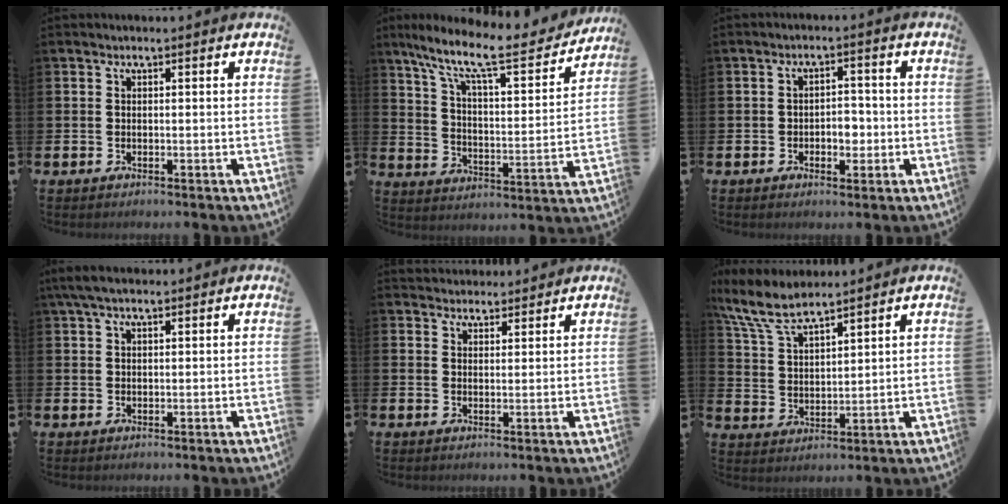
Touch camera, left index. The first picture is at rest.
{"total": 10.7, "force": [8.7, 2.1, 5.9], "torque": [-0.134, -0.059, 0.141]}
{"total": 2.7, "force": [-0.8, 2.0, 1.6], "torque": [-0.022, 0.002, -0.022]}
{"total": 3.5, "force": [2.7, 1.0, 2.0], "torque": [-0.042, -0.002, 0.049]}
{"total": 2.9, "force": [2.8, 0.9, -0.3], "torque": [0.001, -0.011, 0.051]}
{"total": 7.4, "force": [6.7, 1.2, 2.8], "torque": [-0.082, -0.024, 0.123]}